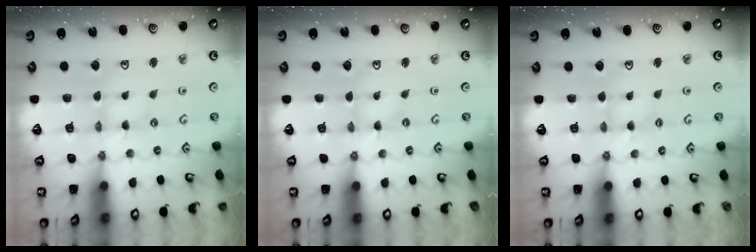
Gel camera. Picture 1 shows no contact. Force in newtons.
{"total": 0.0}
{"total": 1.8, "press": 1.8, "slide": 0.4}